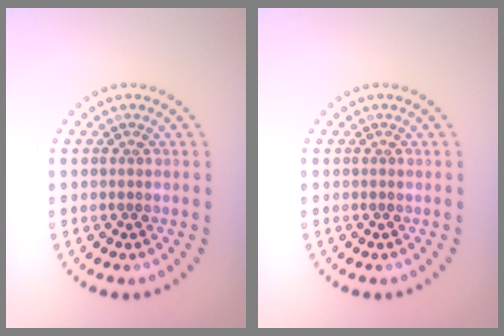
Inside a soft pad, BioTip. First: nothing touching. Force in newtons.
{"total": 0.0}